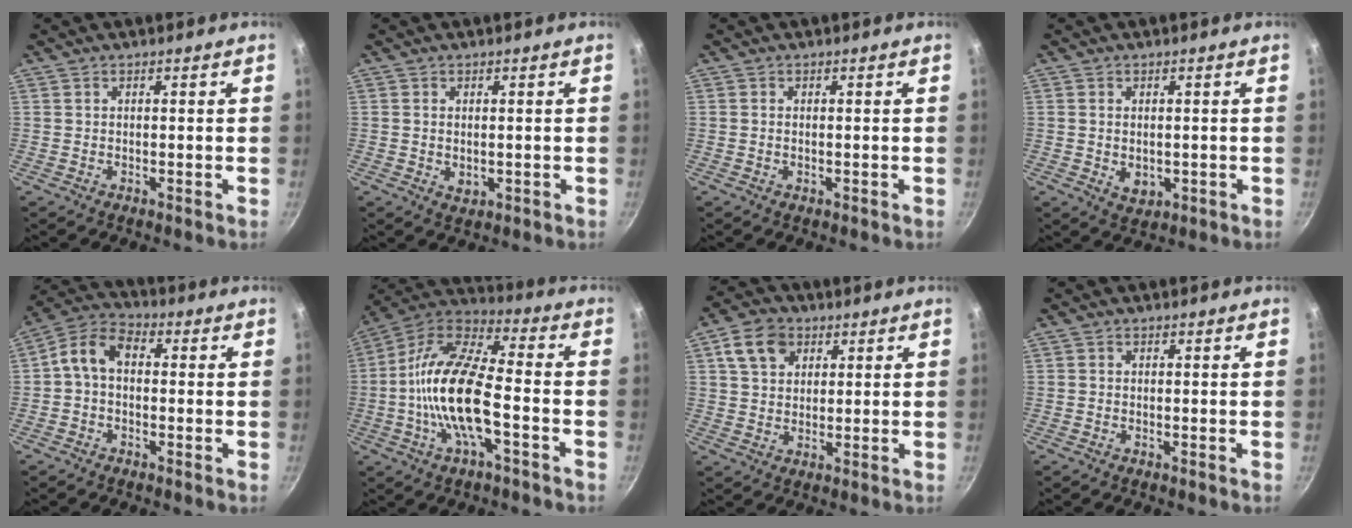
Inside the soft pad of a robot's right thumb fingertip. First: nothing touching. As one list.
[{"total": 2.3, "force": [0.0, 1.6, 1.7], "torque": [-0.026, -0.004, 0.002]}, {"total": 0.7, "force": [-0.1, 0.4, 0.6], "torque": [-0.011, 0.001, -0.003]}, {"total": 3.8, "force": [-0.3, 2.8, 2.6], "torque": [-0.037, -0.008, 0.001]}, {"total": 7.5, "force": [0.0, 5.2, 5.4], "torque": [-0.099, 0.028, -0.019]}, {"total": 18.6, "force": [-4.1, 7.3, 16.6], "torque": [-0.317, 0.039, -0.098]}, {"total": 8.2, "force": [3.5, 6.1, 4.2], "torque": [-0.054, 0.003, 0.057]}, {"total": 0.0}]